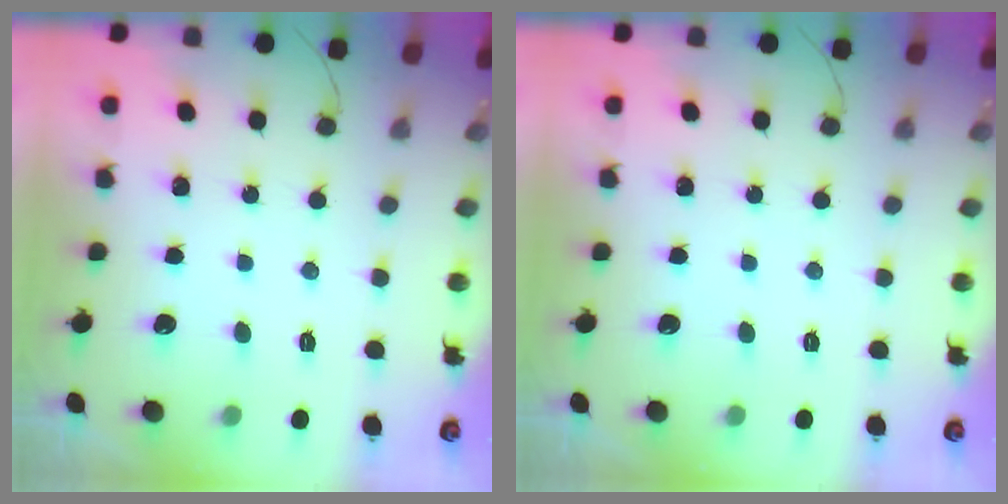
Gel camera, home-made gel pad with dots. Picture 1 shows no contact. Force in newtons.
{"total": 0.0}